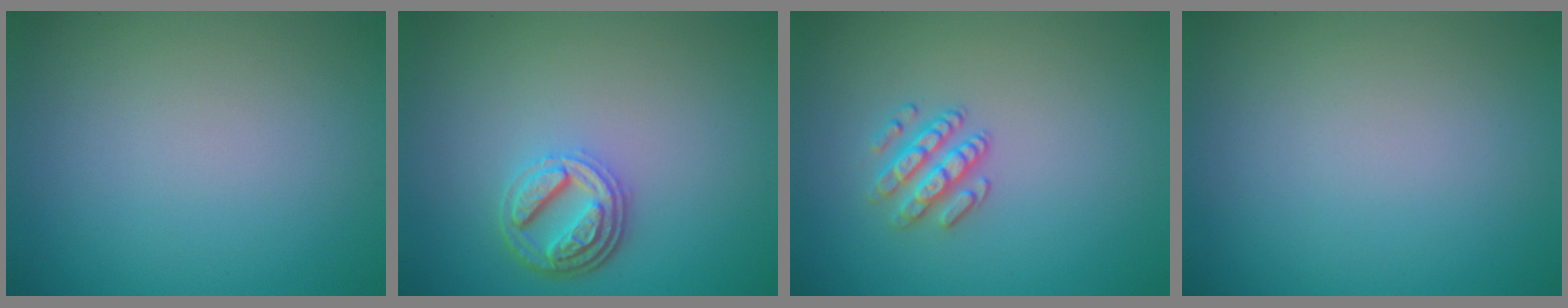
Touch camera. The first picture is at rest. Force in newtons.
{"total": 4.1, "press": 3.2, "slide": 2.6}
{"total": 2.5, "press": 2.4, "slide": 0.6}
{"total": 0.0}